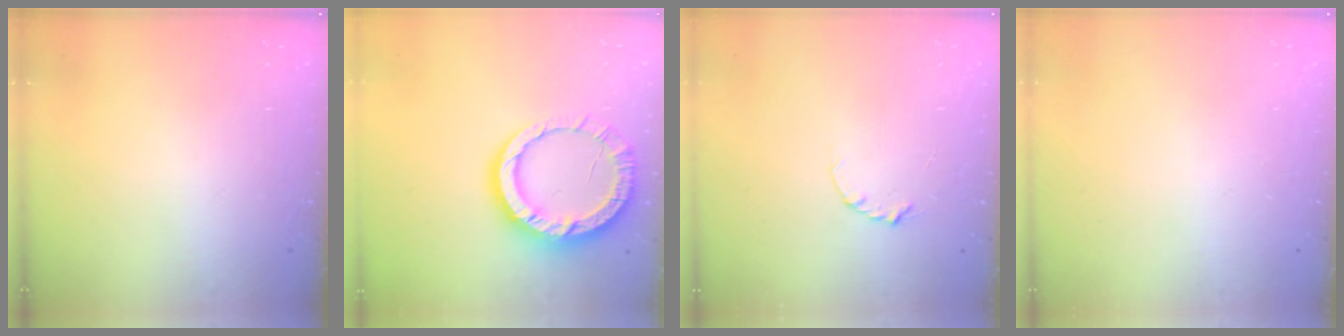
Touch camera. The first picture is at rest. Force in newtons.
{"total": 13.6, "press": 13.5, "slide": 1.4}
{"total": 2.9, "press": 2.9, "slide": 0.3}
{"total": 0.0}